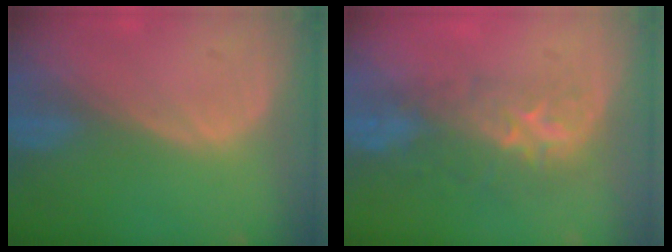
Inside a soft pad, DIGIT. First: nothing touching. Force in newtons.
{"total": 8.5, "press": 7.3, "slide": 4.2}